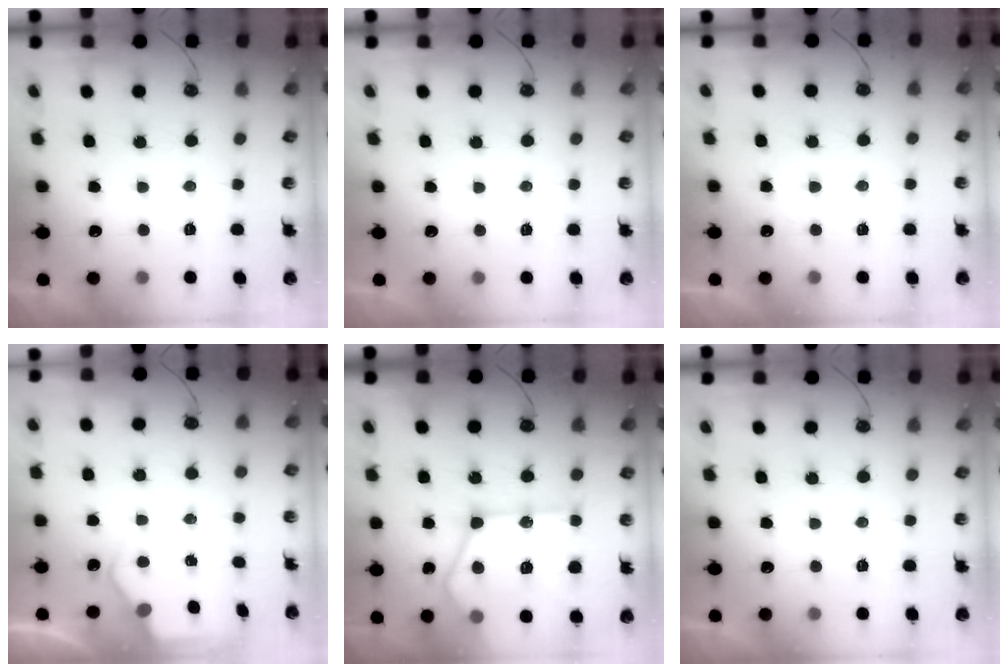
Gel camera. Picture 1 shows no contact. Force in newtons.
{"total": 3.0, "press": 3.0, "slide": 0.3}
{"total": 3.9, "press": 3.9, "slide": 0.6}
{"total": 2.8, "press": 2.8, "slide": 0.4}
{"total": 23.2, "press": 23.1, "slide": 2.2}
{"total": 3.0, "press": 3.0, "slide": 0.3}